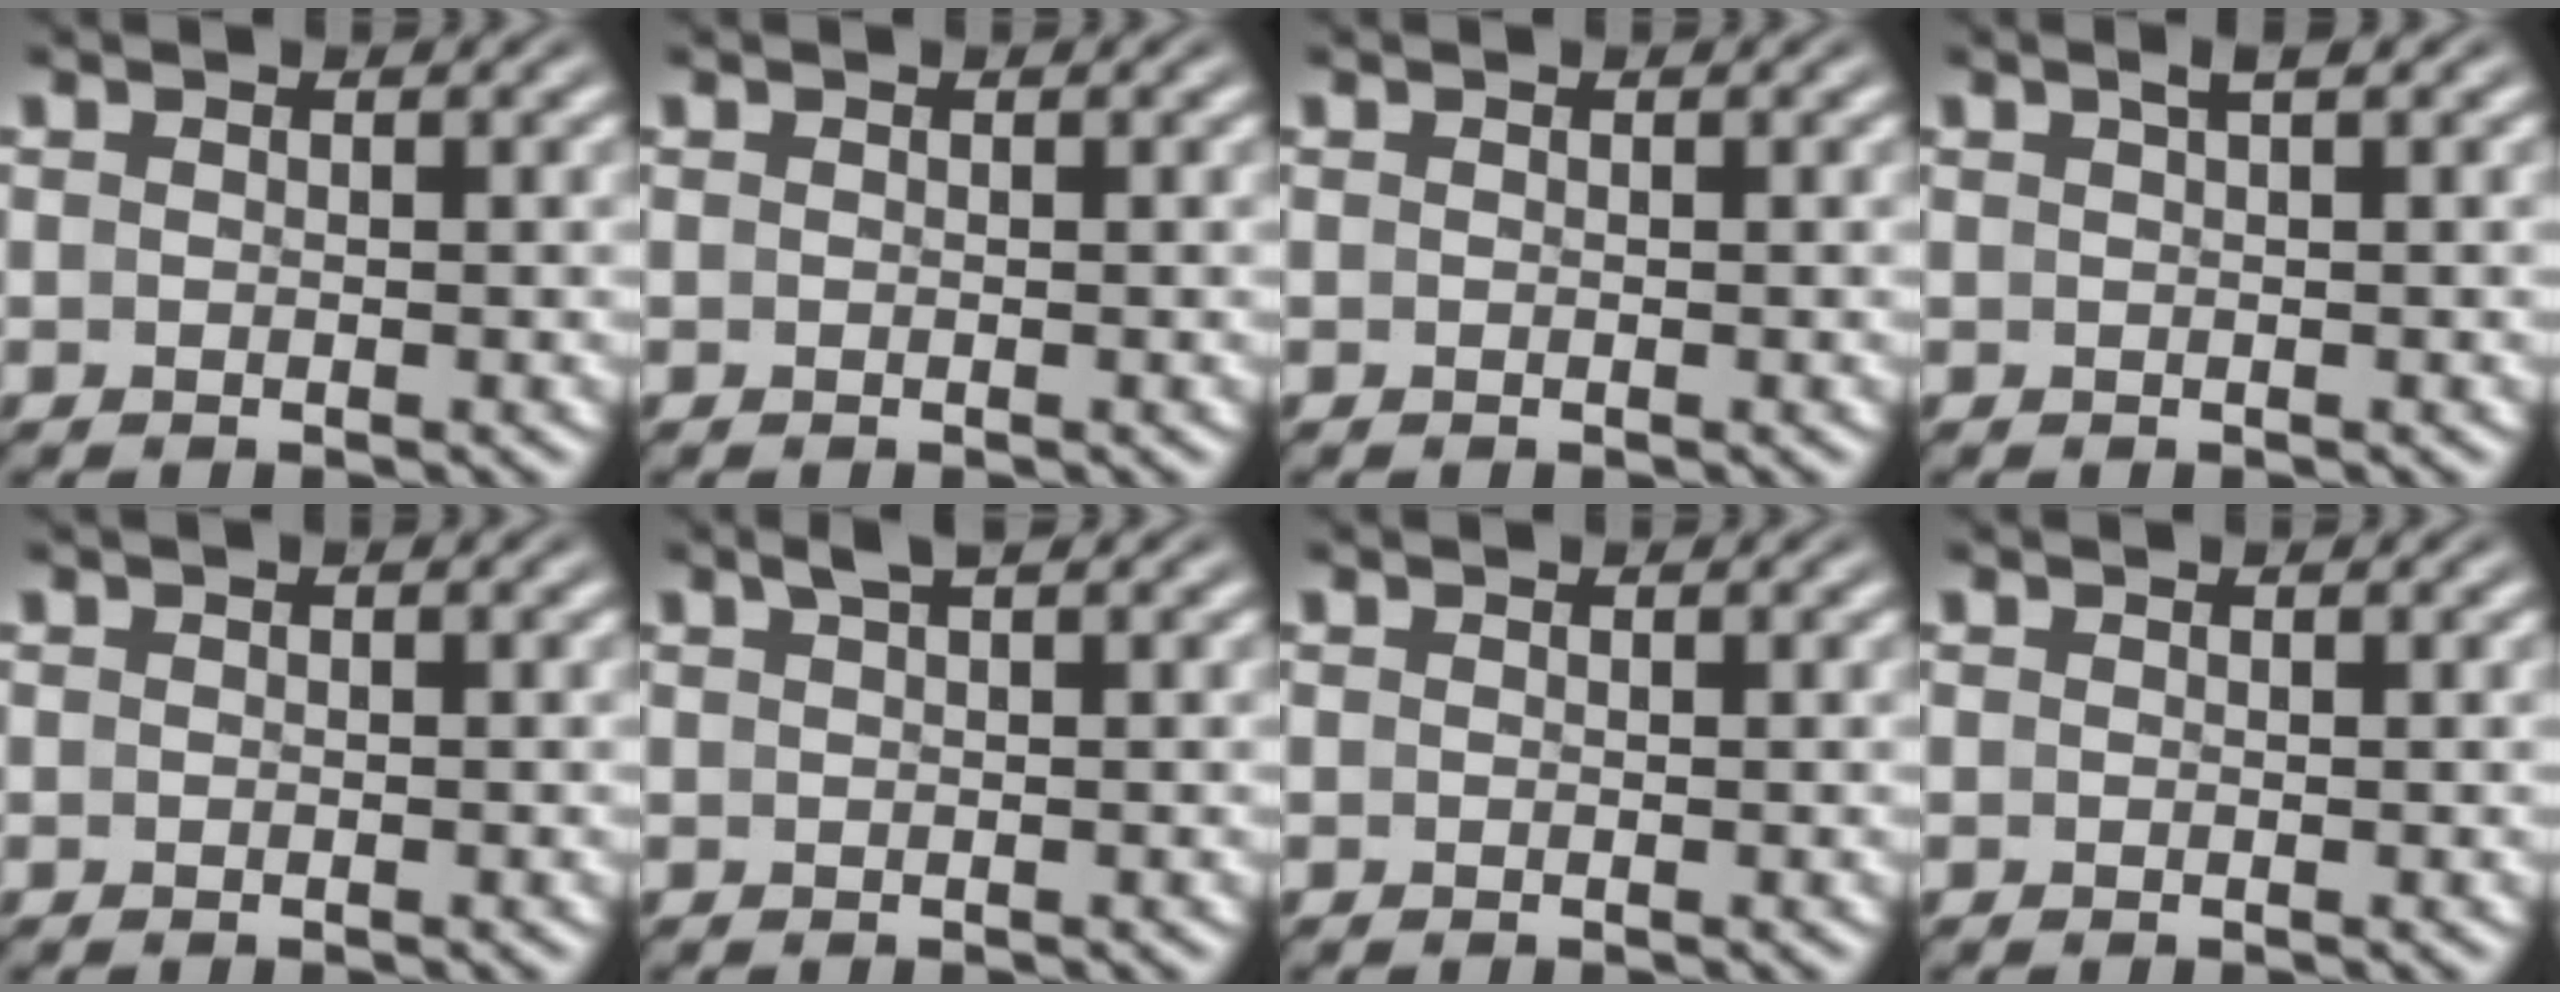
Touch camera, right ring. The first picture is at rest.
{"total": 0.0}
{"total": 0.0}
{"total": 1.3, "force": [0.7, -0.6, 0.9], "torque": [-0.008, 0.006, 0.013]}
{"total": 0.0}
{"total": 1.4, "force": [1.1, -0.4, 0.9], "torque": [-0.009, 0.006, 0.019]}
{"total": 0.0}
{"total": 0.0}